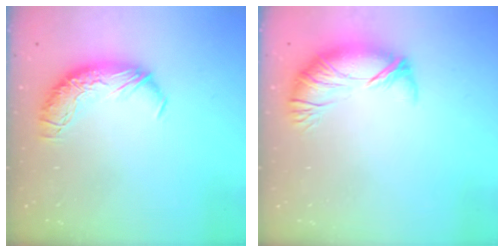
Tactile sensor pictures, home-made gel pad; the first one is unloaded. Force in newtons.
{"total": 3.1, "press": 2.3, "slide": 2.0}